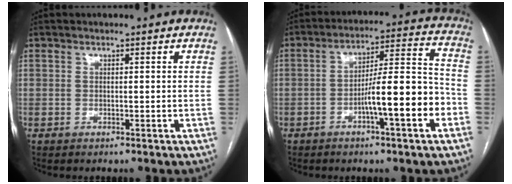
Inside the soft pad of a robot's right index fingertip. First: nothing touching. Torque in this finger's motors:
{"motor_torque": [1.71, -0.43, 0.93, 0.17]}